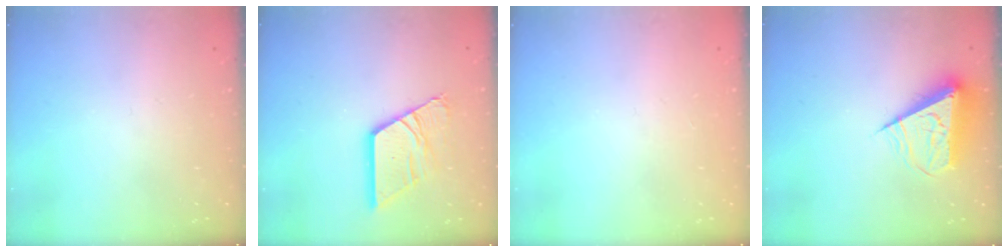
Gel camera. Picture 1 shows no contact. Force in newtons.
{"total": 13.5, "press": 13.4, "slide": 1.5}
{"total": 1.9, "press": 1.9, "slide": 0.3}
{"total": 9.2, "press": 9.2, "slide": 0.2}